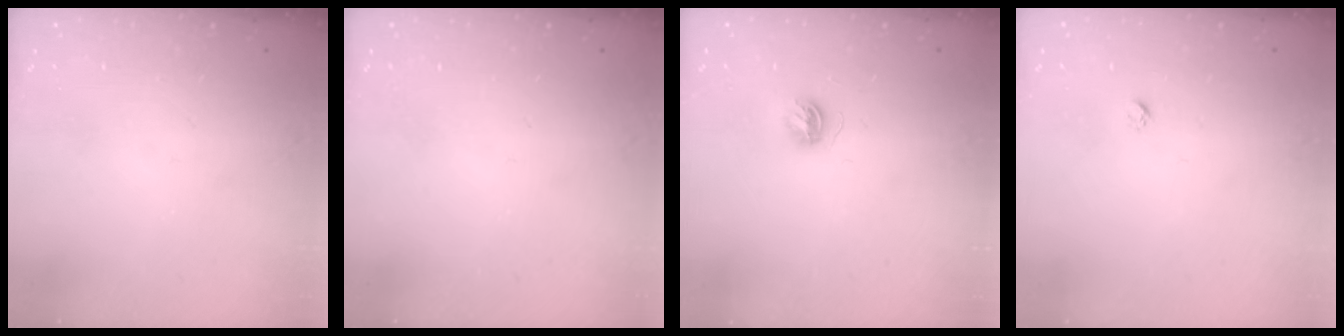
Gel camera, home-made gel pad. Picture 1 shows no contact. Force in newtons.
{"total": 0.0}
{"total": 4.6, "press": 4.6, "slide": 0.6}
{"total": 1.9, "press": 1.9, "slide": 0.1}